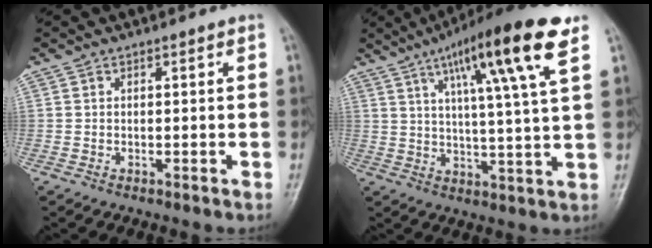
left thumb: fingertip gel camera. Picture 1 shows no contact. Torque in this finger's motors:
{"motor_torque": [0.69, 0.63, 1.66, -1.11, 0.24]}